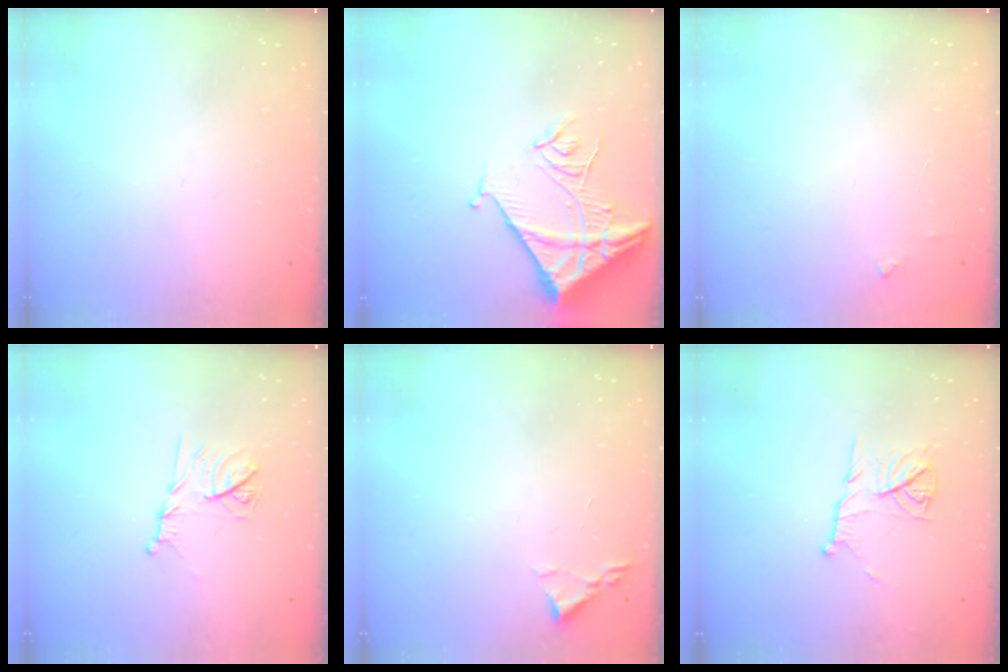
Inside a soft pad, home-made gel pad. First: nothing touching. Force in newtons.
{"total": 14.2, "press": 14.2, "slide": 1.2}
{"total": 2.6, "press": 2.6, "slide": 0.2}
{"total": 11.2, "press": 11.2, "slide": 0.5}
{"total": 1.8, "press": 1.8, "slide": 0.3}
{"total": 10.3, "press": 10.3, "slide": 0.1}